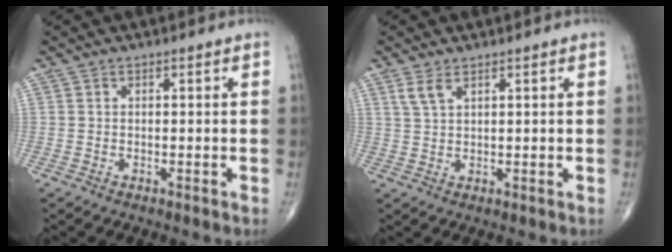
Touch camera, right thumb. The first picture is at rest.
{"total": 2.8, "force": [1.7, 1.1, 1.9], "torque": [-0.043, 0.000, 0.043]}